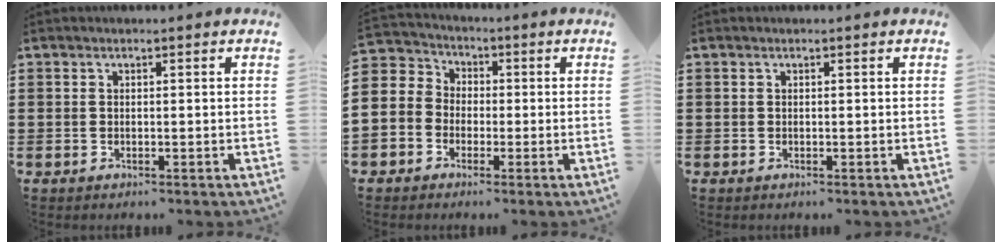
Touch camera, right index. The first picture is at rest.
{"total": 4.3, "force": [-1.3, 4.1, 0.0], "torque": [-0.036, -0.002, -0.039]}
{"total": 0.0}